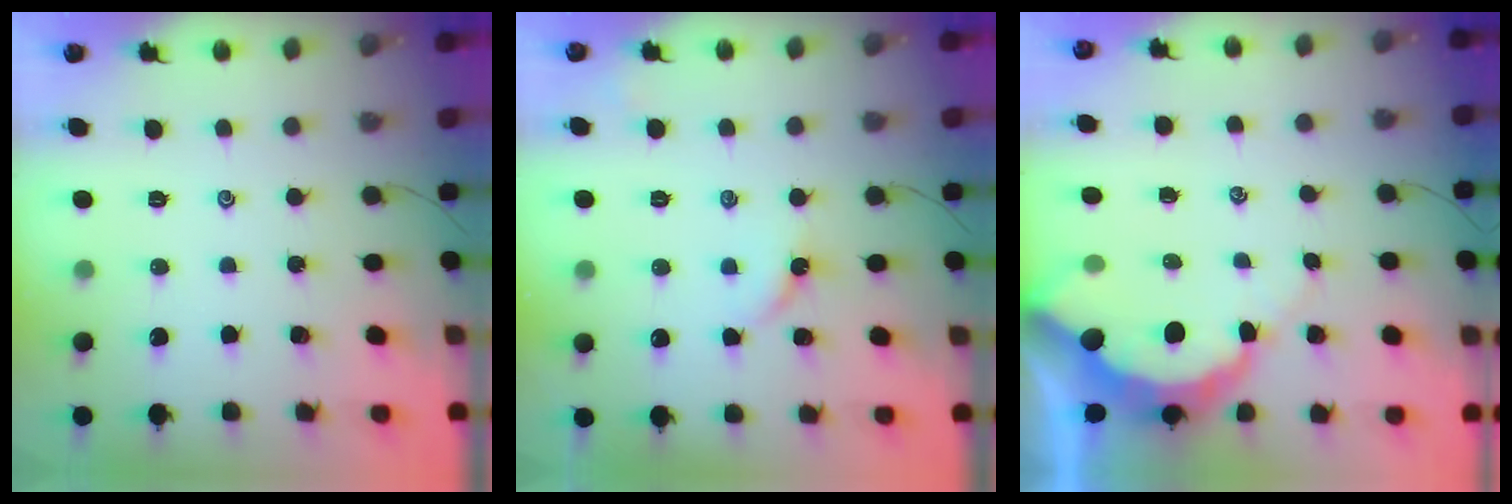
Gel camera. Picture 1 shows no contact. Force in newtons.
{"total": 4.1, "press": 4.0, "slide": 0.7}
{"total": 8.4, "press": 8.4, "slide": 0.9}